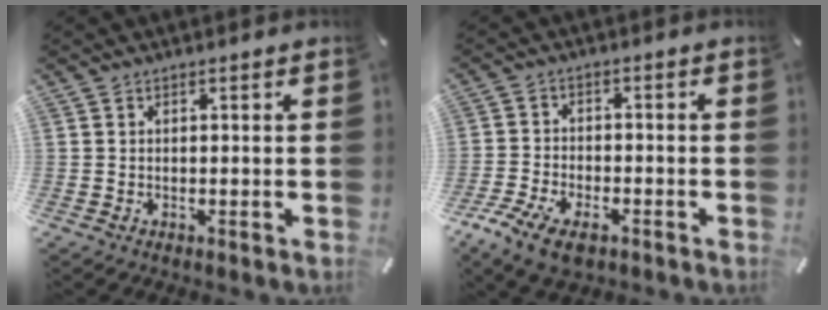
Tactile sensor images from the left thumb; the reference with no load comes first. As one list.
[{"total": 6.9, "force": [-4.4, 3.6, 3.9], "torque": [-0.101, 0.008, -0.086]}]